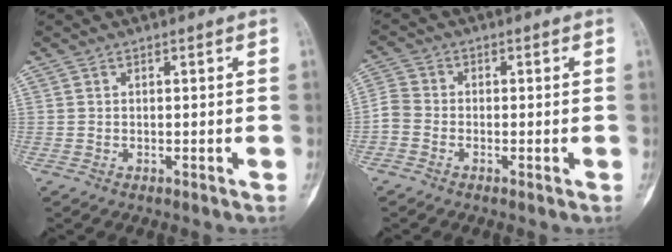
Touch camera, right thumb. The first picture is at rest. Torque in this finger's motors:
{"motor_torque": [-0.09, -0.12, 0.46, -0.20, -0.09]}